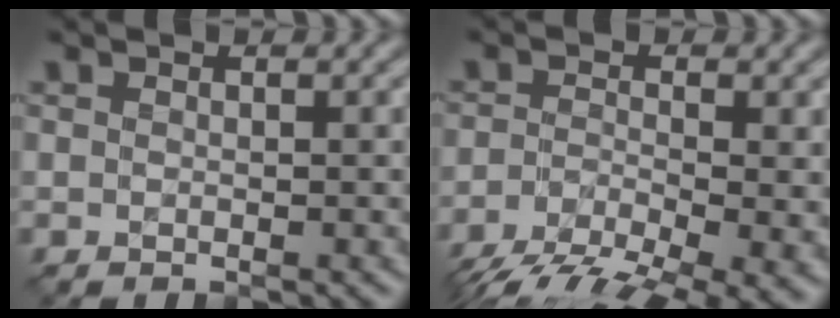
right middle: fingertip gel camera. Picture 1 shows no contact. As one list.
[{"total": 9.6, "force": [-6.1, 2.9, 6.8], "torque": [-0.127, -0.027, -0.104]}]